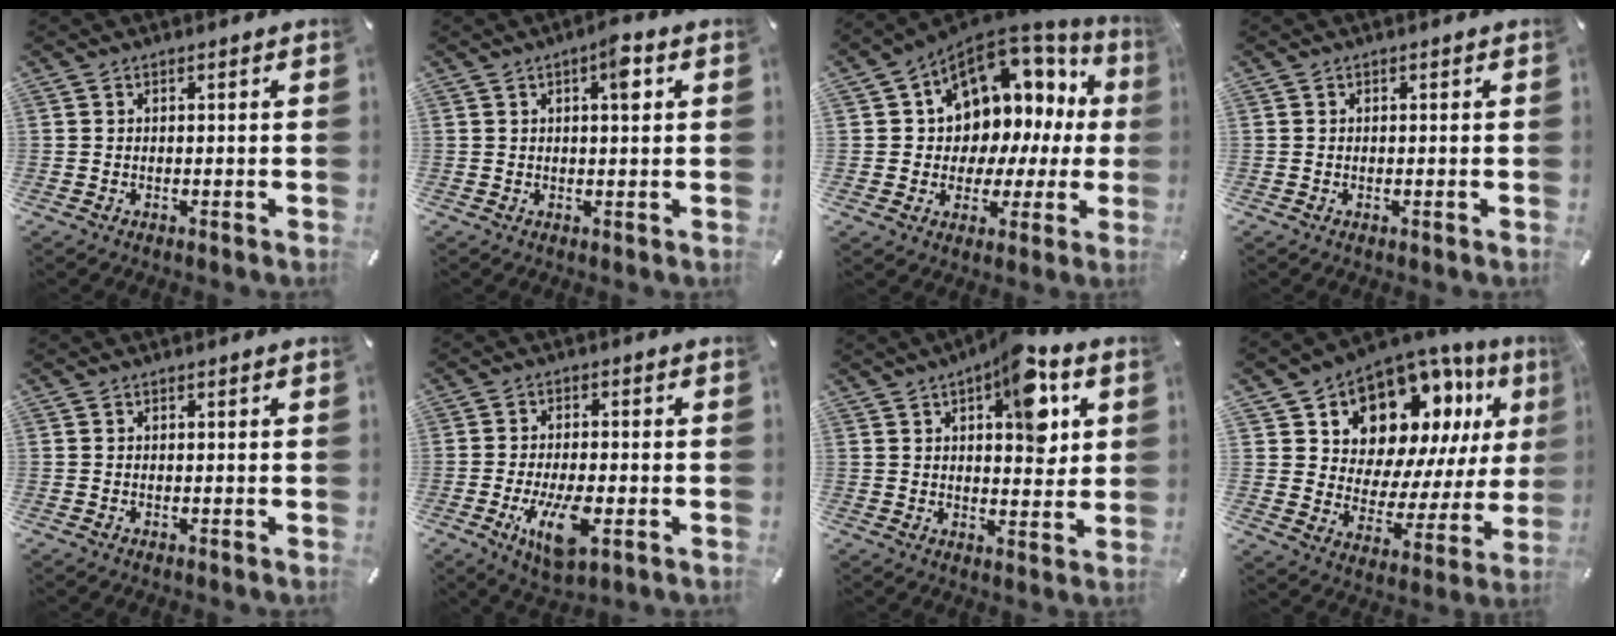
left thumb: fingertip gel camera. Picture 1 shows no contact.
{"total": 4.6, "force": [1.5, 1.3, 4.1], "torque": [-0.060, -0.002, 0.018]}
{"total": 11.7, "force": [5.4, 9.2, 4.8], "torque": [-0.076, -0.055, 0.100]}
{"total": 0.0}
{"total": 0.0}
{"total": 10.5, "force": [-3.4, 4.4, 8.9], "torque": [-0.166, -0.009, -0.059]}
{"total": 12.6, "force": [5.6, 5.7, 9.8], "torque": [-0.112, -0.030, 0.087]}
{"total": 14.7, "force": [9.6, 9.5, 5.8], "torque": [-0.095, -0.082, 0.171]}